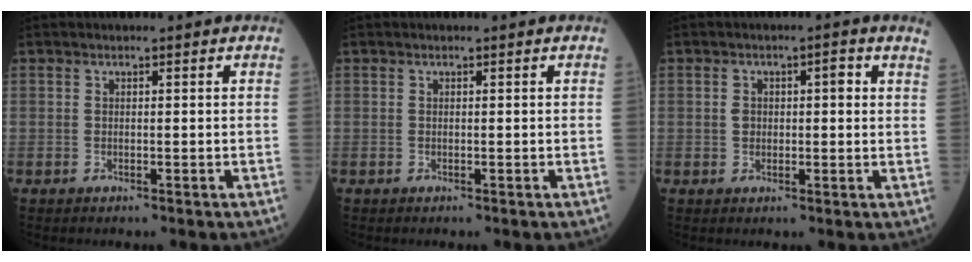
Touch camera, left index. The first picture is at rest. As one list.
[{"total": 0.0}, {"total": 3.4, "force": [0.9, 1.7, 2.8], "torque": [-0.047, 0.021, 0.013]}]